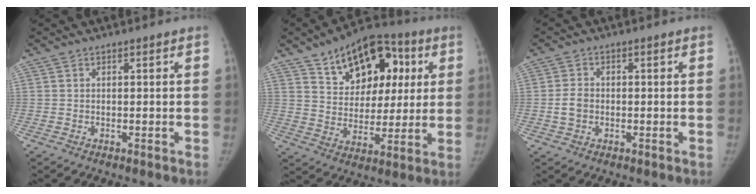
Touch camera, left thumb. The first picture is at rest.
{"total": 18.6, "force": [8.1, 12.2, 11.5], "torque": [-0.116, -0.004, 0.129]}
{"total": 3.4, "force": [-0.6, 2.7, 1.9], "torque": [-0.034, 0.010, -0.013]}